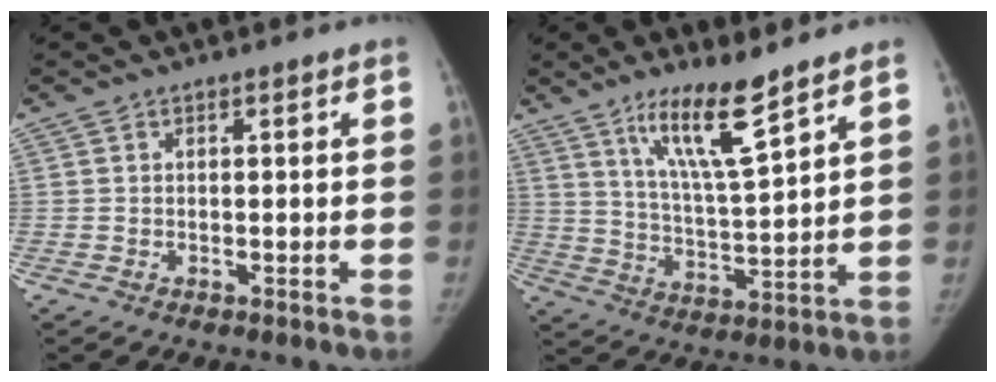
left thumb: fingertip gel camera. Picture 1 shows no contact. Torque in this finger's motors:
{"motor_torque": [0.24, 0.04, 1.33, -1.45, 0.44]}